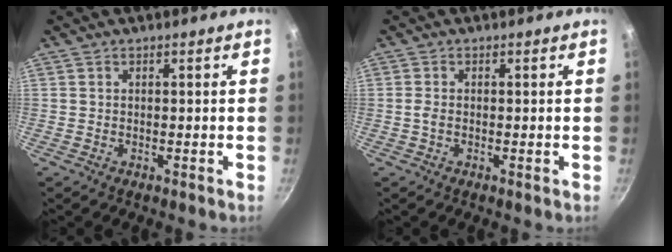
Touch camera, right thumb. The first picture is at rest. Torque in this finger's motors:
{"motor_torque": [0.45, 0.35, 0.27, -0.10, 0.16]}